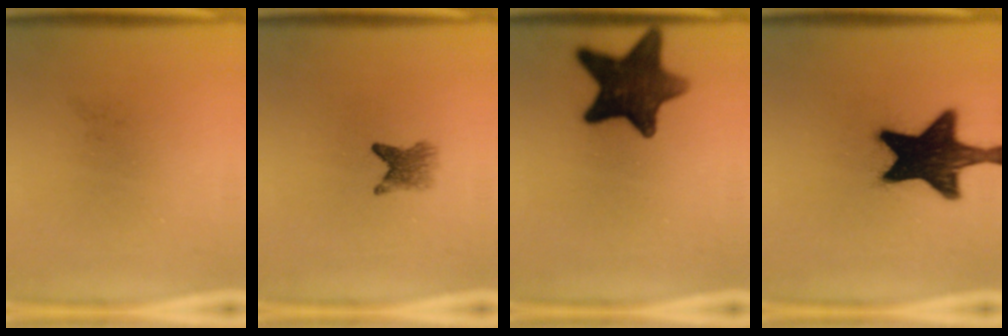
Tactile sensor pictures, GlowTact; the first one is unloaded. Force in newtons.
{"total": 2.9}
{"total": 13.3}
{"total": 18.9}